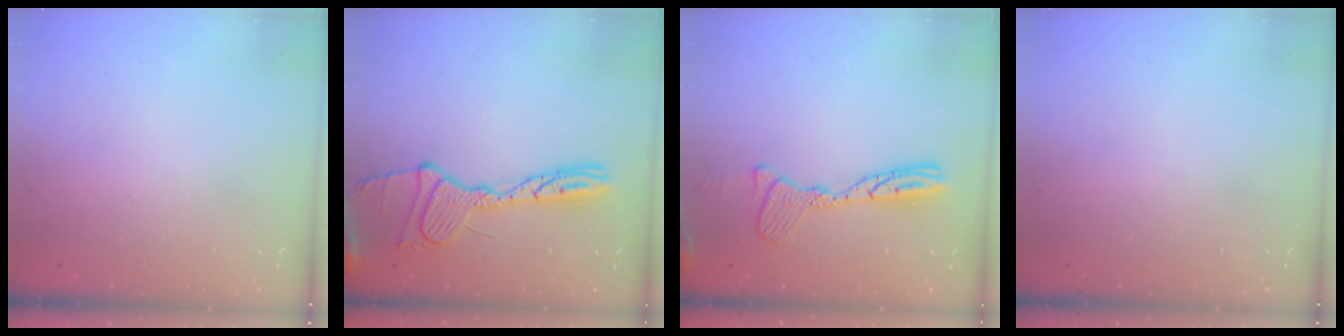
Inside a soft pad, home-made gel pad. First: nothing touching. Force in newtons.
{"total": 19.3, "press": 19.2, "slide": 1.8}
{"total": 14.4, "press": 14.4, "slide": 1.4}
{"total": 0.0}